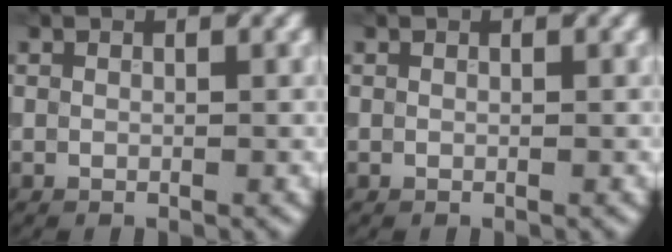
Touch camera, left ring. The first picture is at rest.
{"total": 0.0}